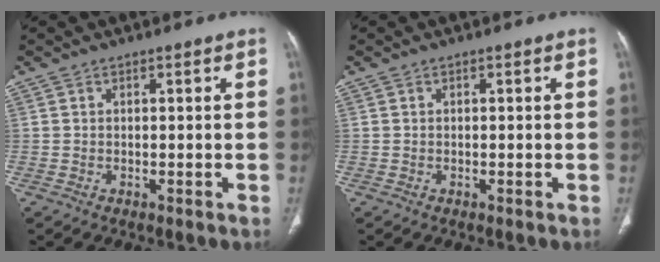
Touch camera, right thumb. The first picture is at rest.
{"total": 0.0}